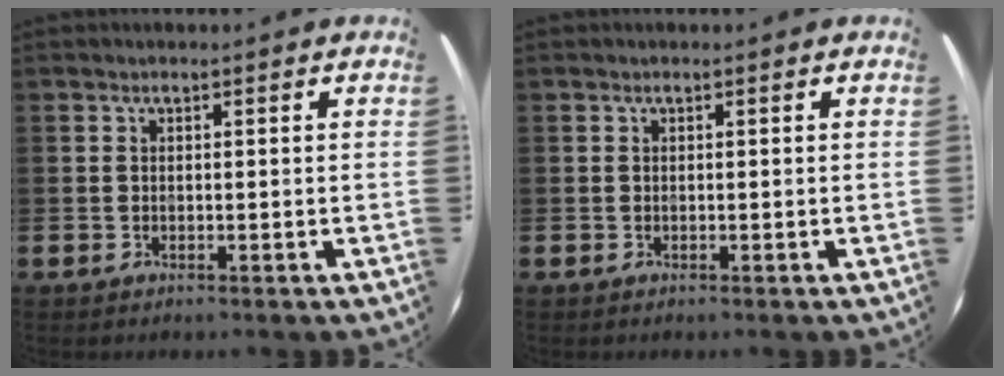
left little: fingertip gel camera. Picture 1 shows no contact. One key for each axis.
{"total": 0.0}